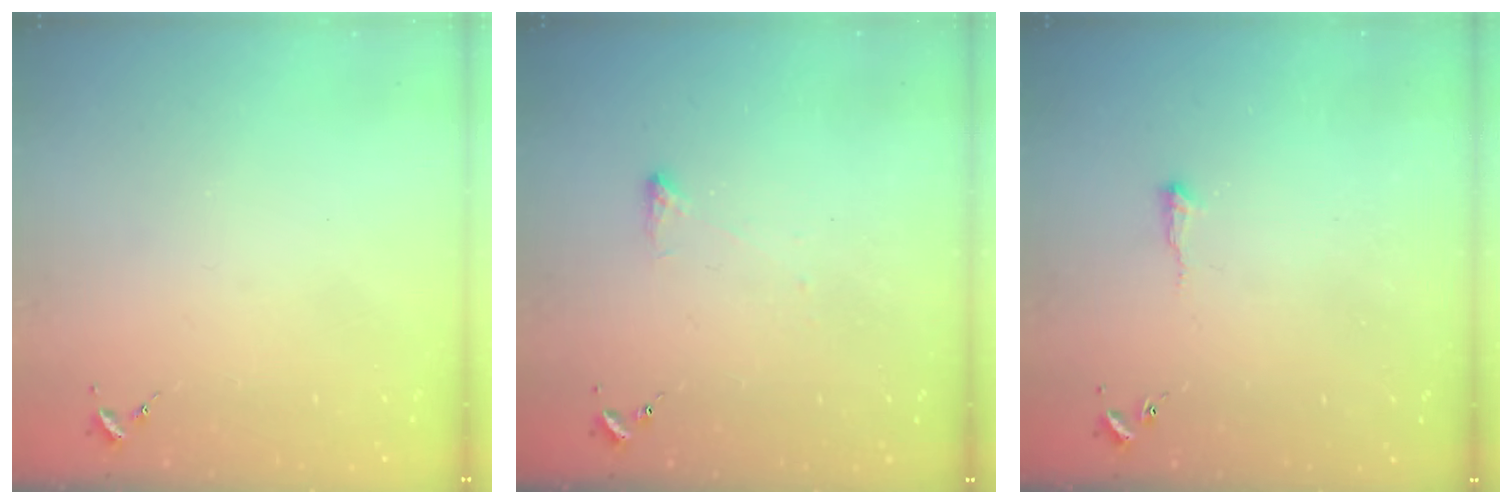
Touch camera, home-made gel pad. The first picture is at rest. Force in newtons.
{"total": 3.1, "press": 3.1, "slide": 0.5}
{"total": 4.0, "press": 3.9, "slide": 0.8}